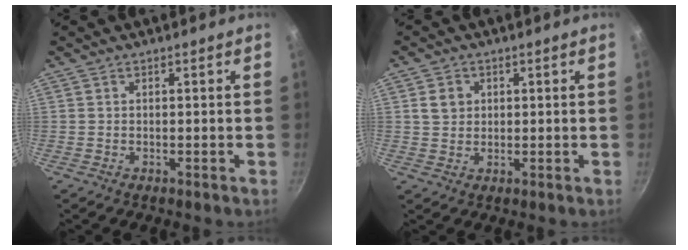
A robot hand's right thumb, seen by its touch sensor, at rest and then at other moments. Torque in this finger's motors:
{"motor_torque": [0.01, 1.37, 0.19, -0.26, 0.07]}